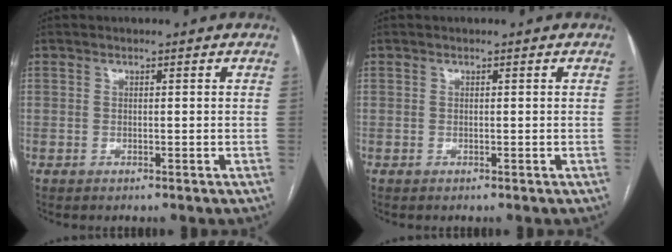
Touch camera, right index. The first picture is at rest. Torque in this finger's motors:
{"motor_torque": [0.02, 0.02, 0.00, 0.00]}